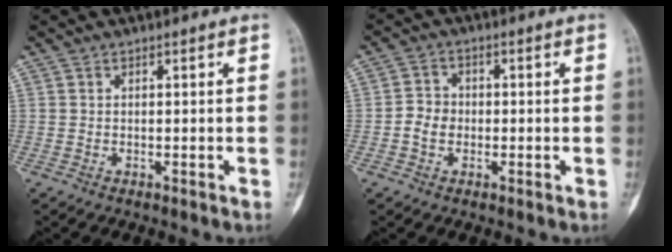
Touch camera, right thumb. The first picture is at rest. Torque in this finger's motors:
{"motor_torque": [0.41, 0.09, 0.16, -0.35, -0.03]}